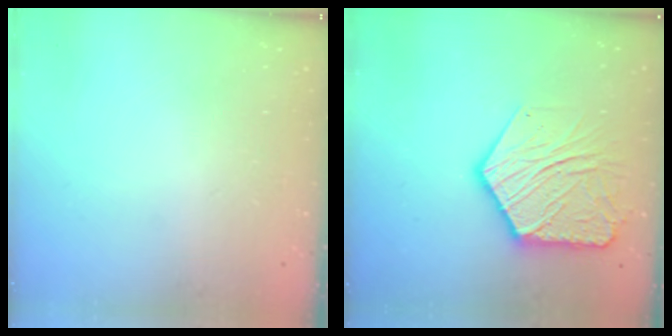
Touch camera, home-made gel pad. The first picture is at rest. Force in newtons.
{"total": 15.7, "press": 15.6, "slide": 1.2}